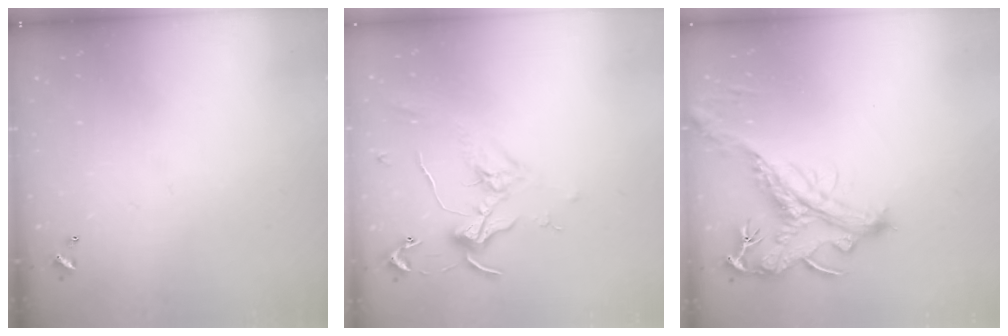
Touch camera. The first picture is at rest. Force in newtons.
{"total": 0.7, "press": 0.3, "slide": 0.7}
{"total": 2.0, "press": 1.5, "slide": 1.3}